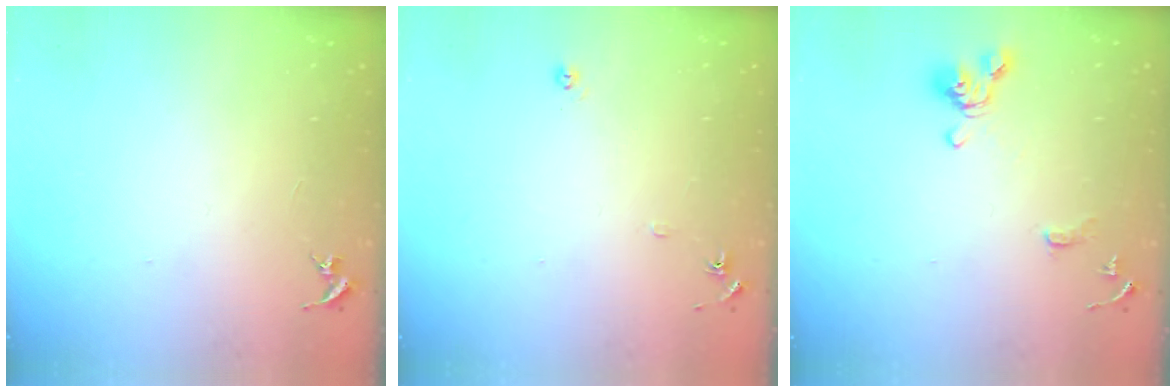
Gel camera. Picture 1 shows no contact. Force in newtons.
{"total": 5.8, "press": 5.8, "slide": 0.6}
{"total": 11.3, "press": 11.2, "slide": 1.3}